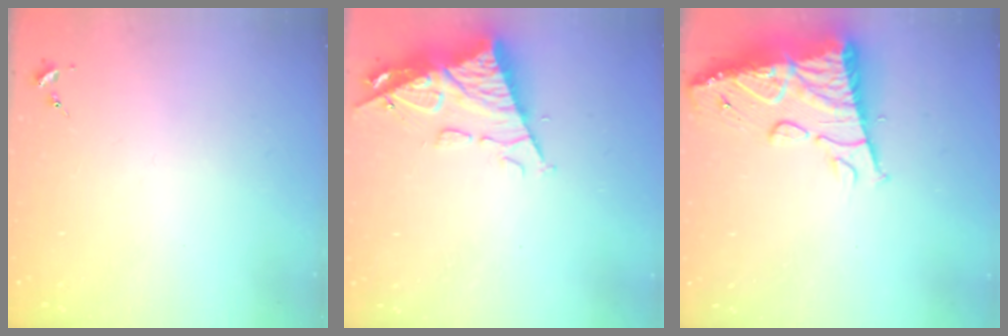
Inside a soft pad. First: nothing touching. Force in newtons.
{"total": 13.0, "press": 12.9, "slide": 1.4}
{"total": 16.3, "press": 16.3, "slide": 1.7}